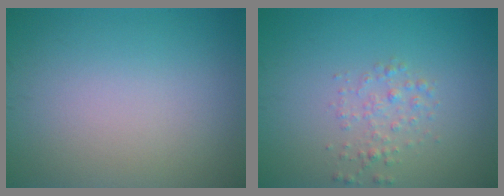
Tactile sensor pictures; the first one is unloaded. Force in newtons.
{"total": 1.7, "press": 1.7, "slide": 0.1}